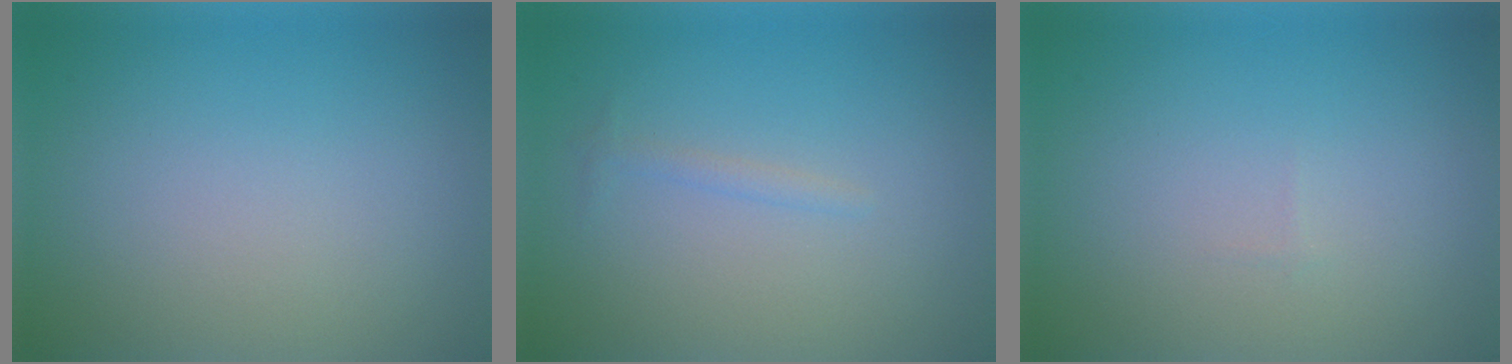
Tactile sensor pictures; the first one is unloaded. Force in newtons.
{"total": 0.8, "press": 0.8, "slide": 0.0}
{"total": 0.0}